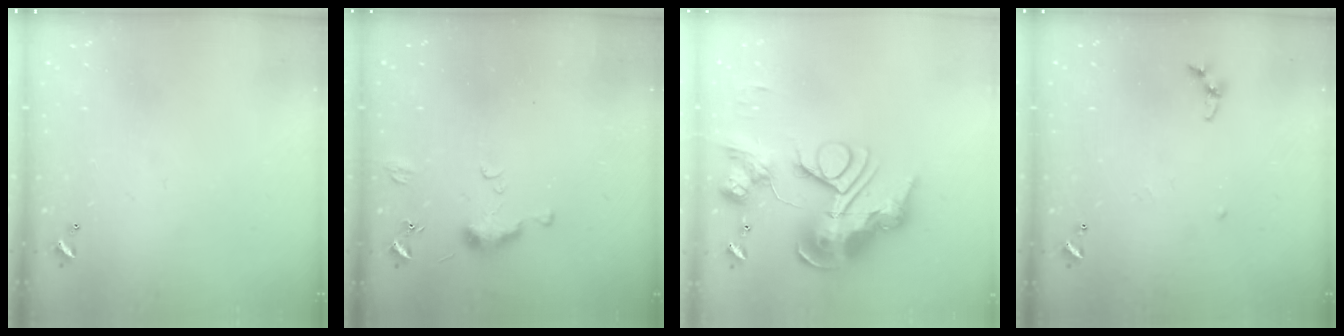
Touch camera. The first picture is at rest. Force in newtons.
{"total": 5.9, "press": 5.8, "slide": 0.9}
{"total": 0.9, "press": 0.9, "slide": 0.0}
{"total": 6.2, "press": 6.1, "slide": 0.7}